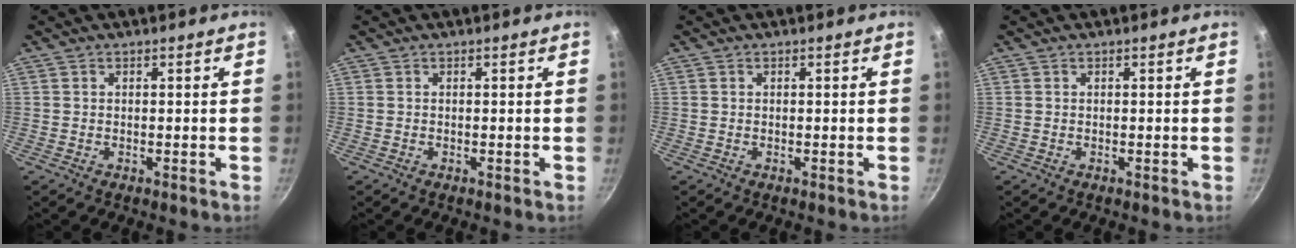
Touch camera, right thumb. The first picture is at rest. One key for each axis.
{"total": 0.0}
{"total": 0.0}
{"total": 0.0}